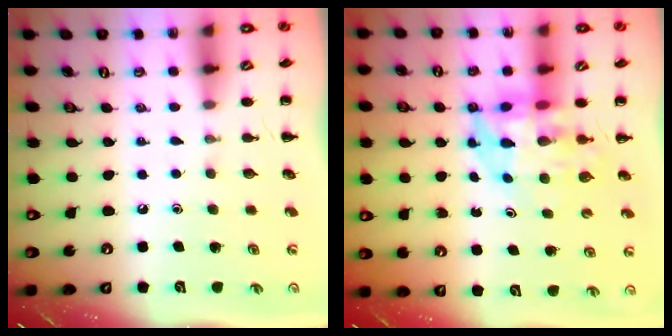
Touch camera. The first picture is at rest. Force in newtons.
{"total": 6.4, "press": 6.2, "slide": 1.9}